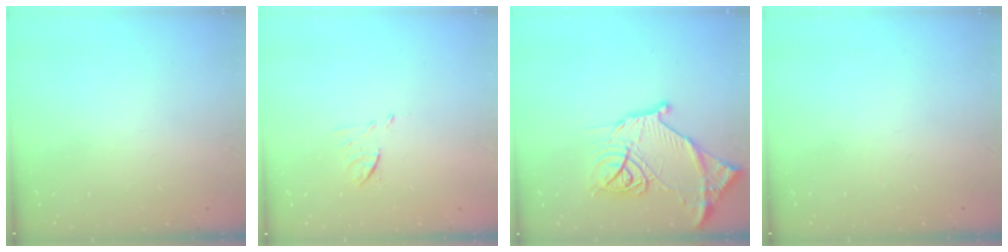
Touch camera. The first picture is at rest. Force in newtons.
{"total": 6.0, "press": 5.9, "slide": 0.6}
{"total": 16.8, "press": 16.7, "slide": 1.5}
{"total": 0.0}